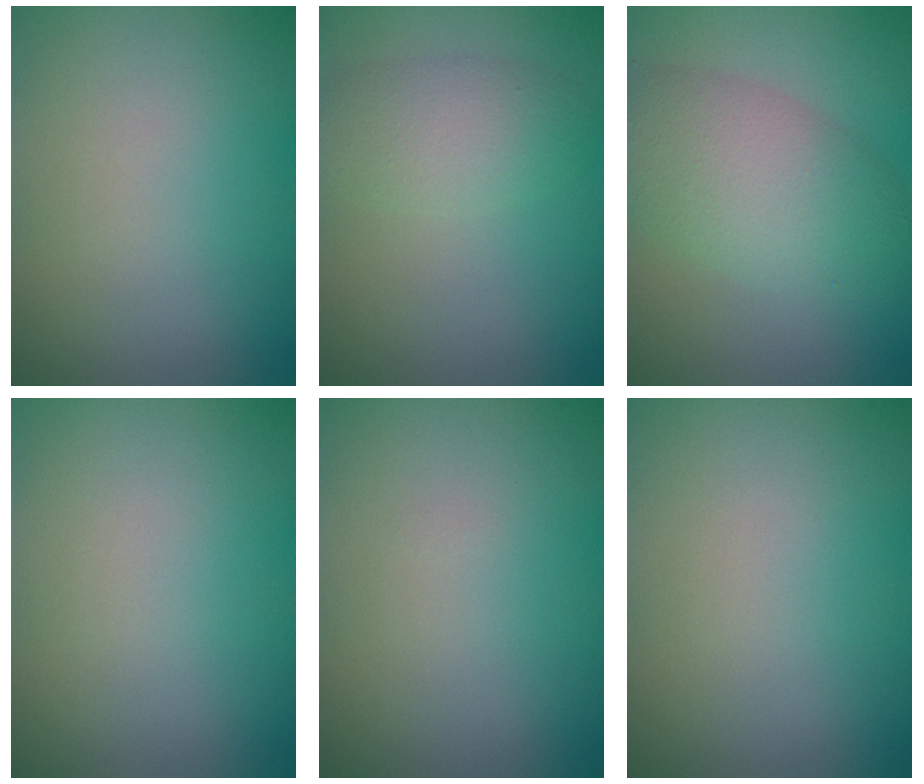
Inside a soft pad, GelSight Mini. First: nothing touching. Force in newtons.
{"total": 3.0, "press": 3.0, "slide": 0.1}
{"total": 6.1, "press": 6.1, "slide": 0.1}
{"total": 0.0}
{"total": 0.0}
{"total": 0.0}